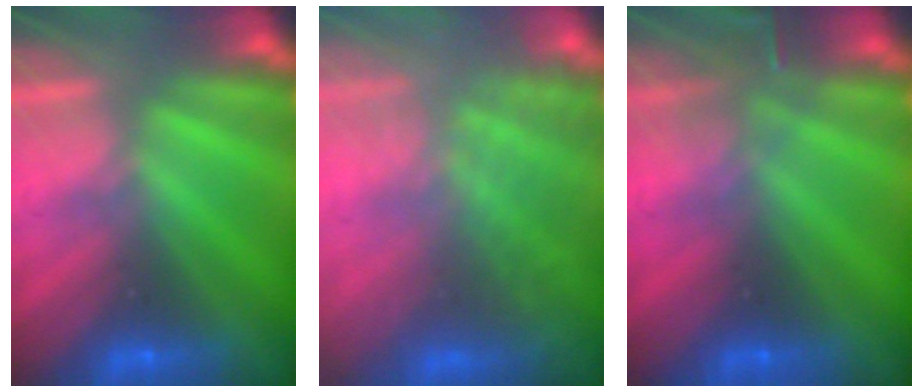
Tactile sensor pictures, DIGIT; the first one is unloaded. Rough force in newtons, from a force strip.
{"total": 7.5}
{"total": 3.0}